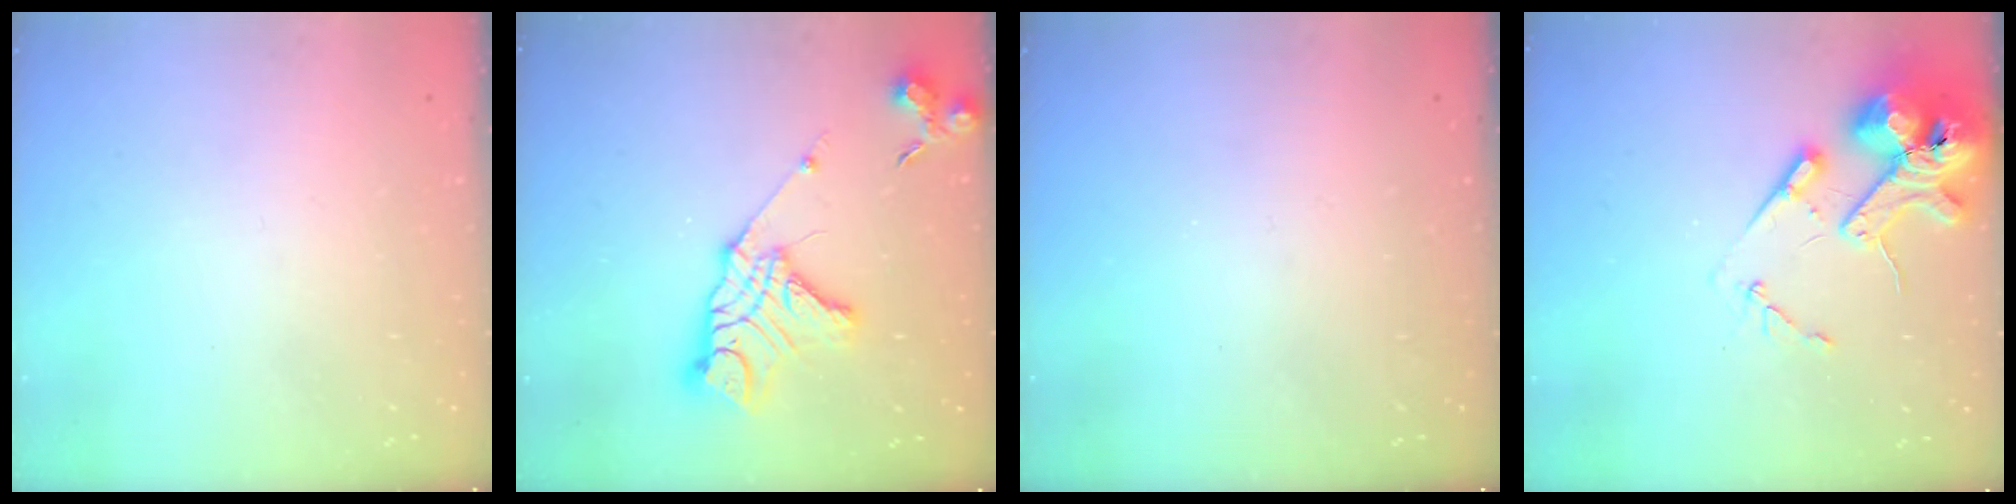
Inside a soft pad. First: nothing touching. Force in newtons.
{"total": 18.7, "press": 18.6, "slide": 1.5}
{"total": 0.0}
{"total": 14.7, "press": 14.5, "slide": 2.0}